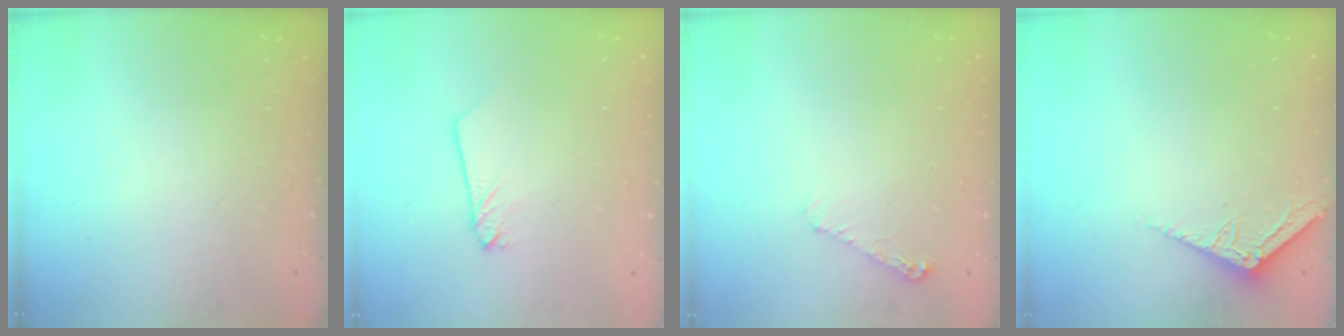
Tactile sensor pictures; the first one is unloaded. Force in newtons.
{"total": 2.2, "press": 2.2, "slide": 0.1}
{"total": 5.3, "press": 5.2, "slide": 0.8}
{"total": 3.6, "press": 3.6, "slide": 0.4}